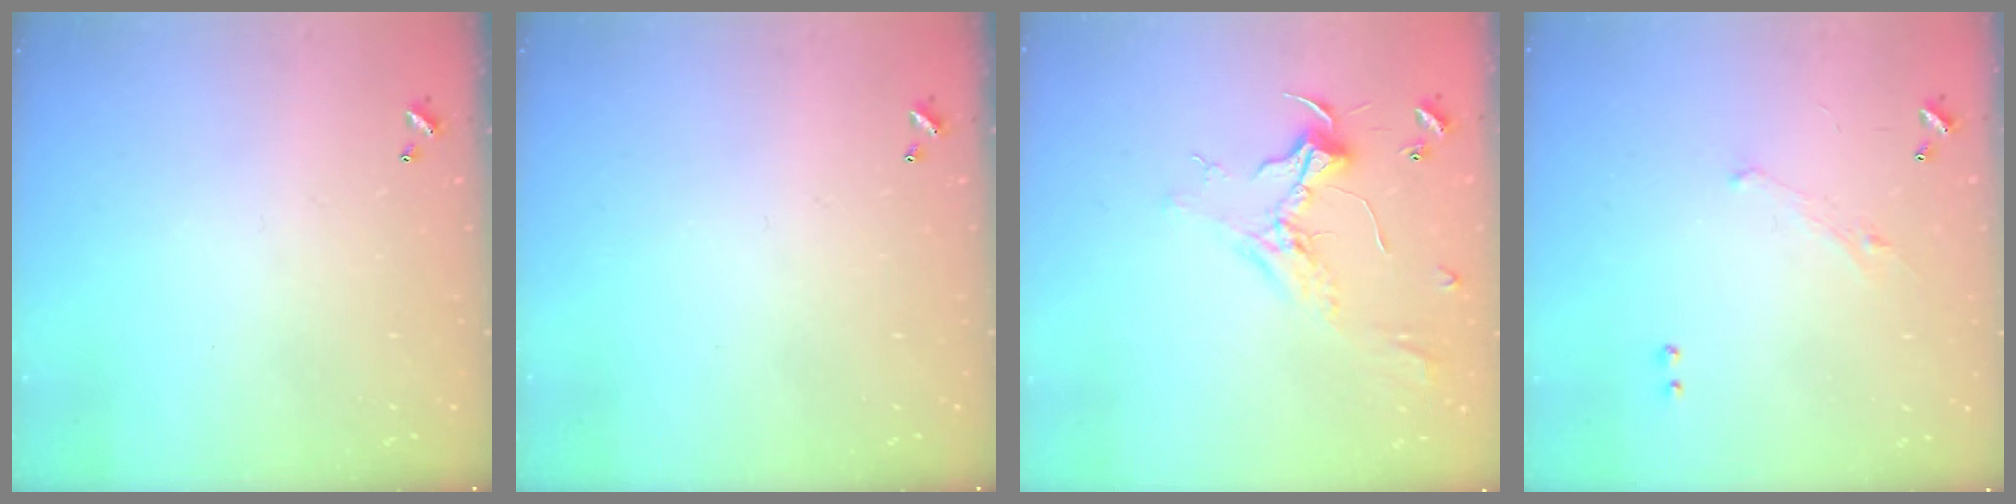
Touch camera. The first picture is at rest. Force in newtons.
{"total": 0.0}
{"total": 2.3, "press": 2.2, "slide": 0.6}
{"total": 0.9, "press": 0.6, "slide": 0.7}